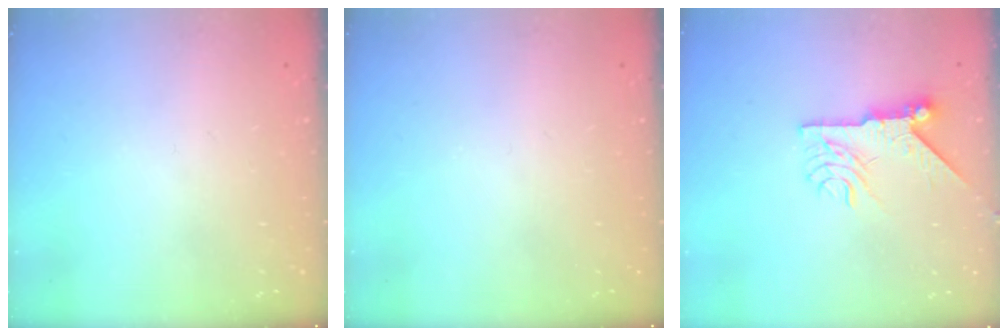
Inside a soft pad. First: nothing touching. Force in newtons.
{"total": 0.0}
{"total": 9.1, "press": 9.1, "slide": 1.1}